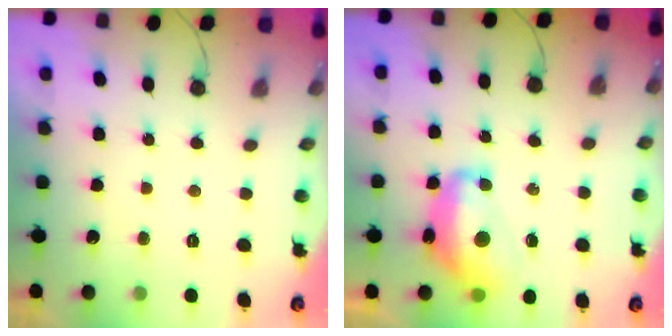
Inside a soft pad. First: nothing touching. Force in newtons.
{"total": 13.3, "press": 13.3, "slide": 1.0}